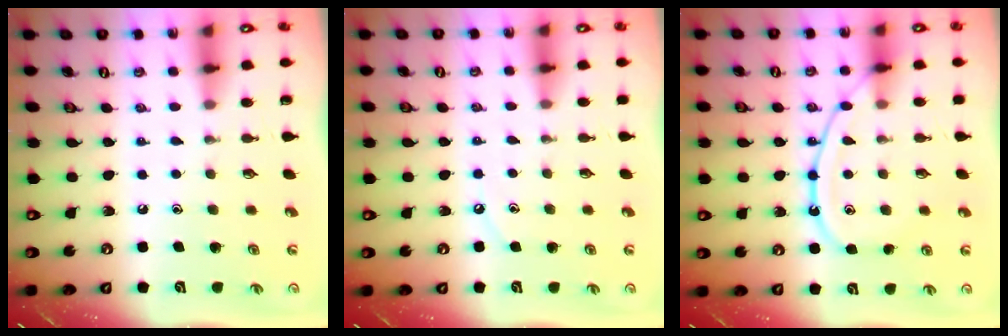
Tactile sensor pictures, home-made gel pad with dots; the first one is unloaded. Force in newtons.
{"total": 3.1, "press": 3.1, "slide": 0.5}
{"total": 12.0, "press": 12.0, "slide": 1.1}